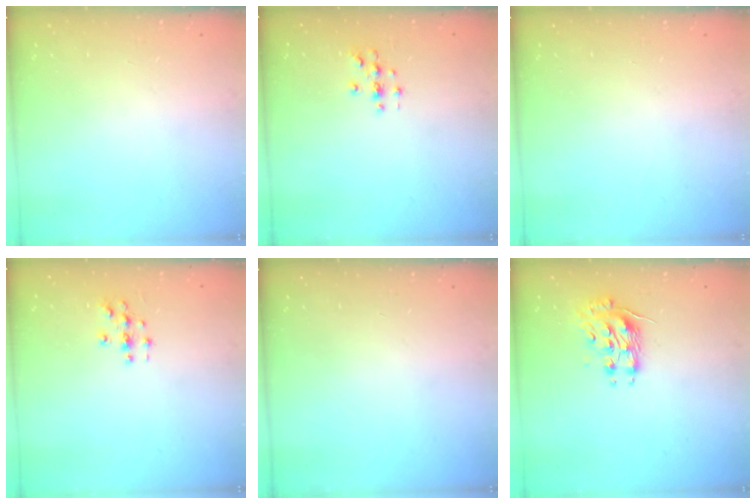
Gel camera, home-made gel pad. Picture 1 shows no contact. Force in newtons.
{"total": 3.0, "press": 3.0, "slide": 0.3}
{"total": 0.0}
{"total": 3.0, "press": 3.0, "slide": 0.3}
{"total": 0.0}
{"total": 10.2, "press": 10.2, "slide": 0.6}